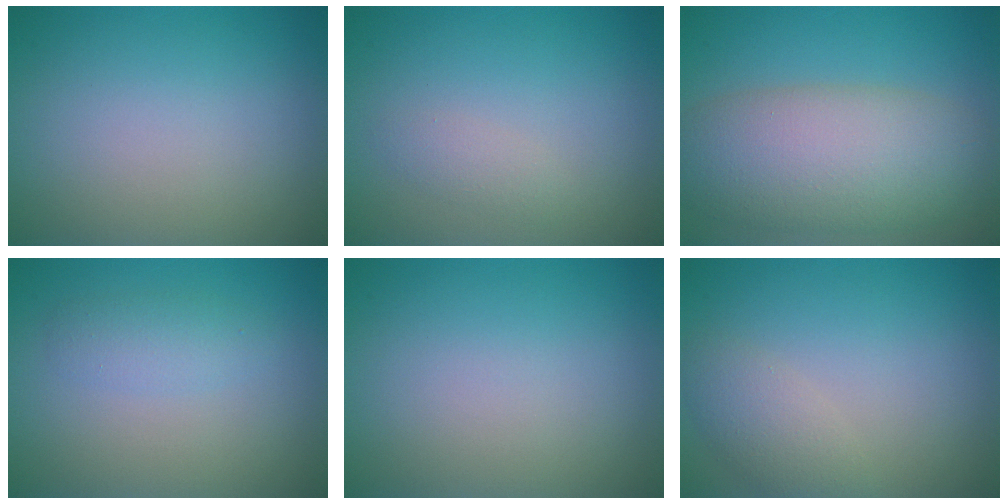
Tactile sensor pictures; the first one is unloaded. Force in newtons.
{"total": 1.2, "press": 1.2, "slide": 0.0}
{"total": 8.6, "press": 8.6, "slide": 0.6}
{"total": 1.7, "press": 1.7, "slide": 0.0}
{"total": 0.0}
{"total": 2.4, "press": 2.4, "slide": 0.2}